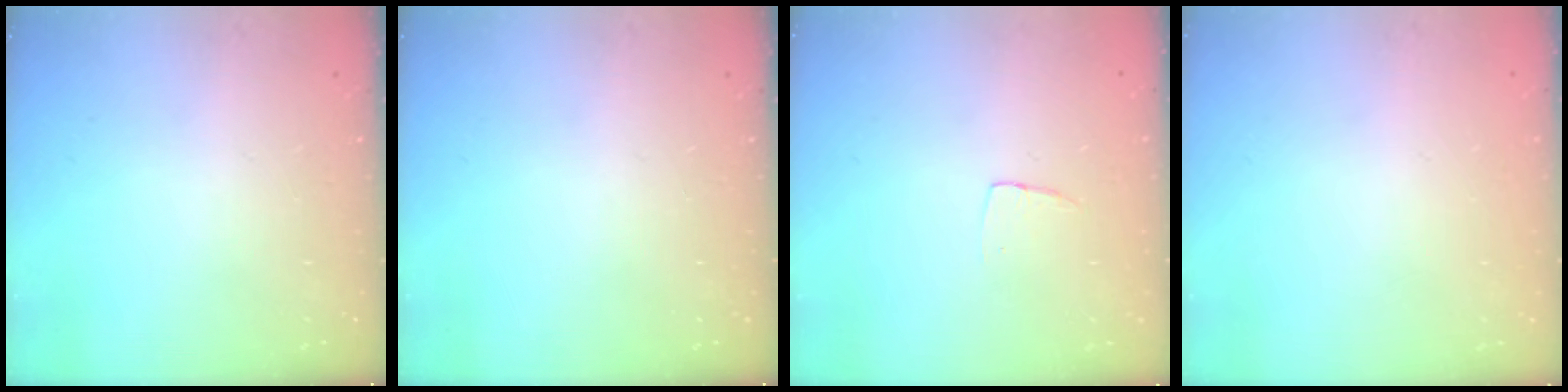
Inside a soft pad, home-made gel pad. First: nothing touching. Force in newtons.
{"total": 0.0}
{"total": 3.3, "press": 3.3, "slide": 0.2}
{"total": 0.0}